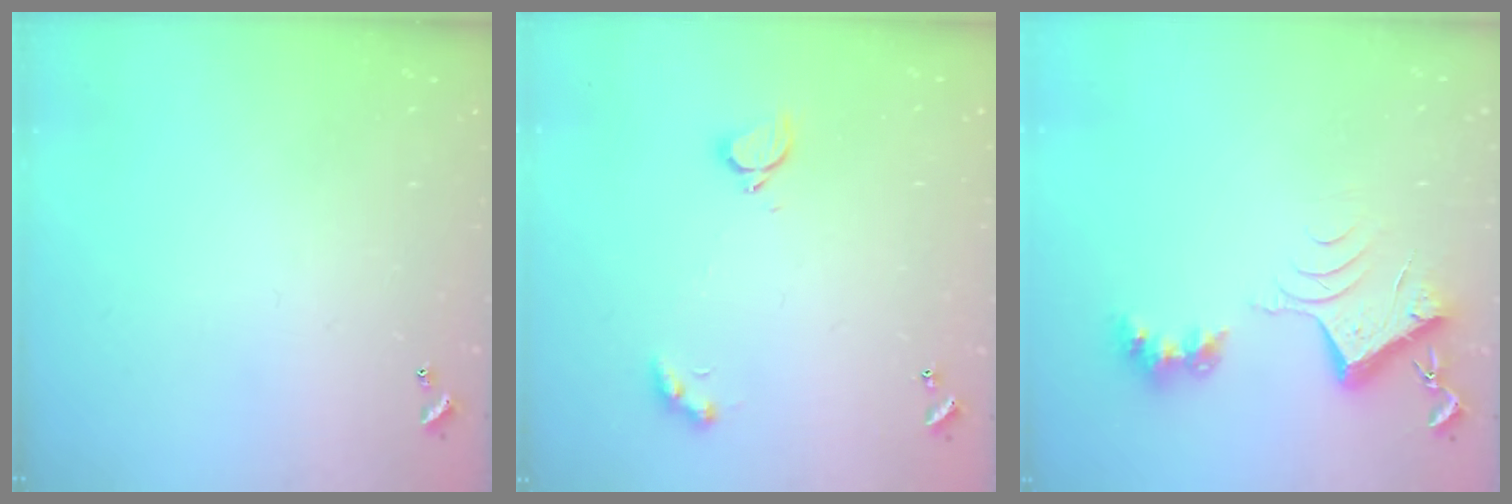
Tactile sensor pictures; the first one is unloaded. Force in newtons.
{"total": 2.9, "press": 2.9, "slide": 0.6}
{"total": 8.0, "press": 8.0, "slide": 0.9}